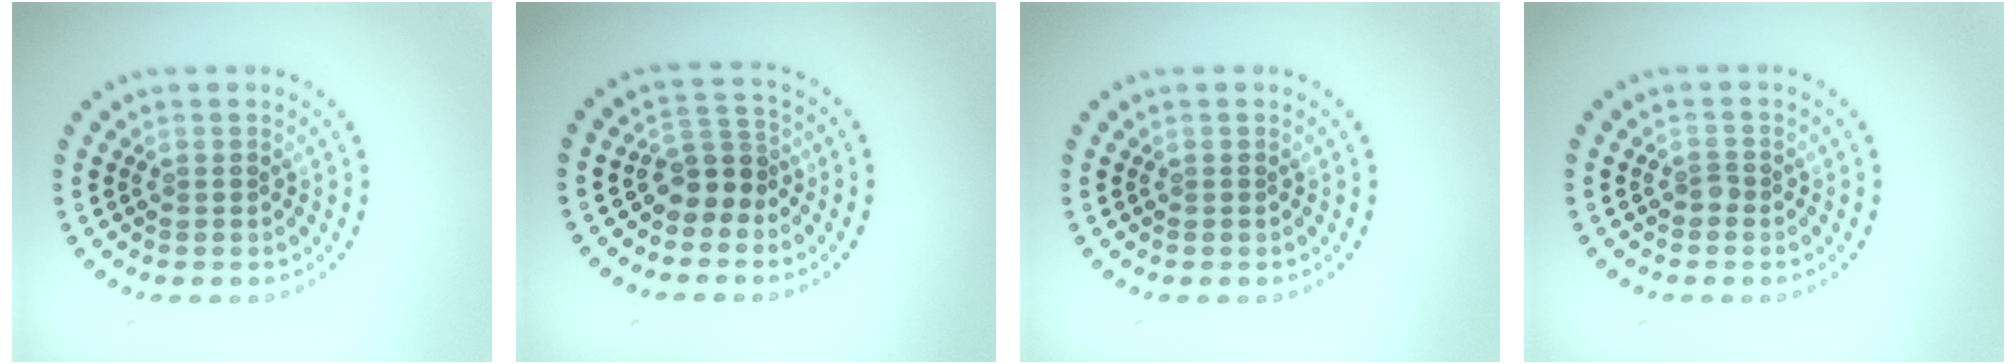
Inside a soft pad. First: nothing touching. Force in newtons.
{"total": 2.6, "press": 2.1, "slide": 1.5}
{"total": 0.0}
{"total": 0.8, "press": 0.5, "slide": 0.6}